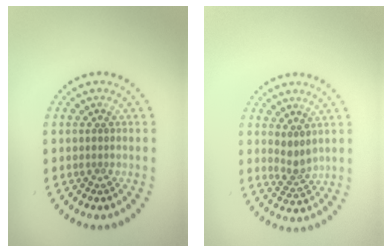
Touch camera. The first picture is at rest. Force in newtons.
{"total": 2.0, "press": 1.5, "slide": 1.4}